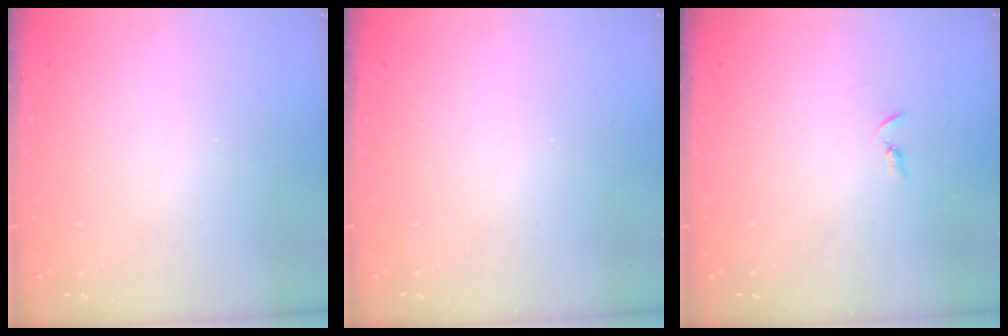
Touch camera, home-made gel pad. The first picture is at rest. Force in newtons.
{"total": 0.0}
{"total": 2.2, "press": 2.2, "slide": 0.2}